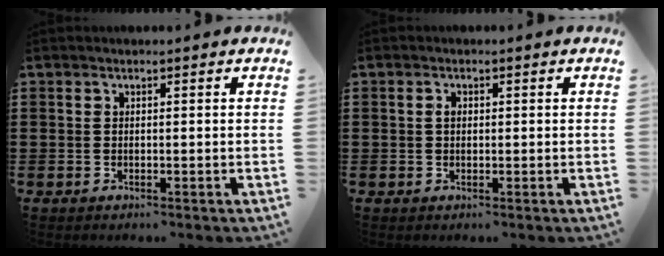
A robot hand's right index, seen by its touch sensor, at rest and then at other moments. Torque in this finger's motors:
{"motor_torque": [0.36, -0.08, 0.13, 0.05]}